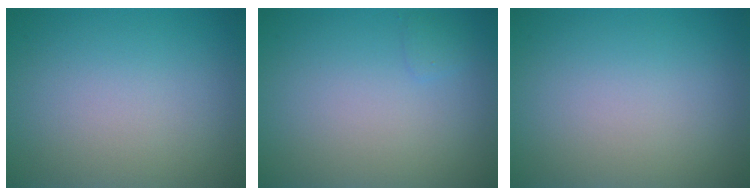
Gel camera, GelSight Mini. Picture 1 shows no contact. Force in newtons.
{"total": 0.7, "press": 0.7, "slide": 0.1}
{"total": 0.0}